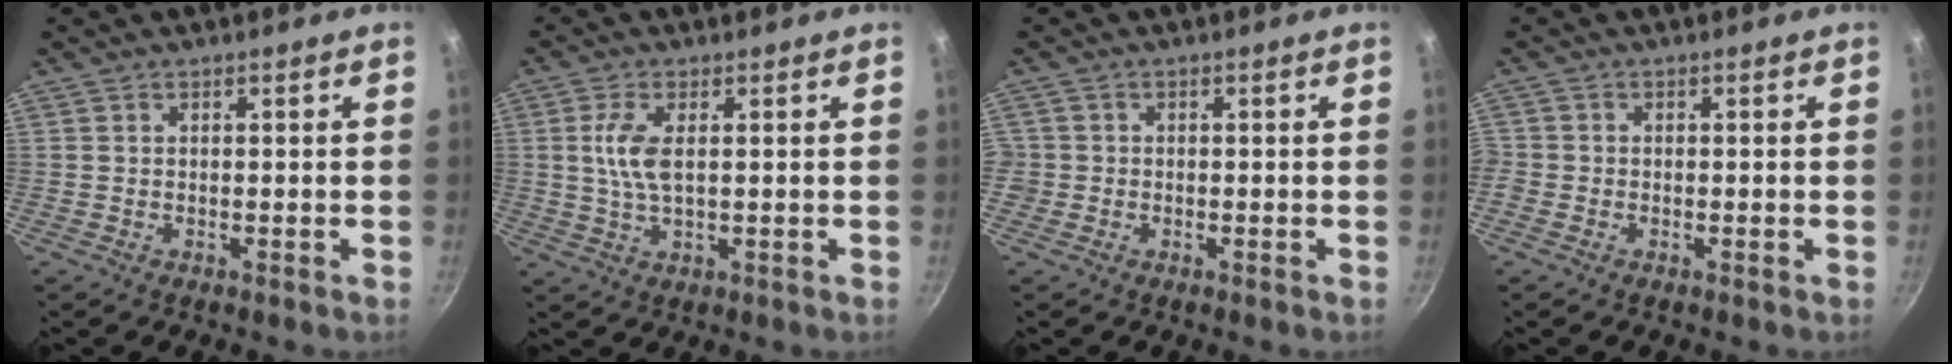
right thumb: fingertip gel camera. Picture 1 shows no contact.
{"total": 6.1, "force": [1.1, 2.6, 5.4], "torque": [-0.118, 0.001, 0.022]}
{"total": 1.8, "force": [-0.4, 1.8, 0.2], "torque": [0.004, 0.009, -0.005]}
{"total": 1.4, "force": [-0.6, 1.2, 0.3], "torque": [-0.007, 0.000, -0.014]}